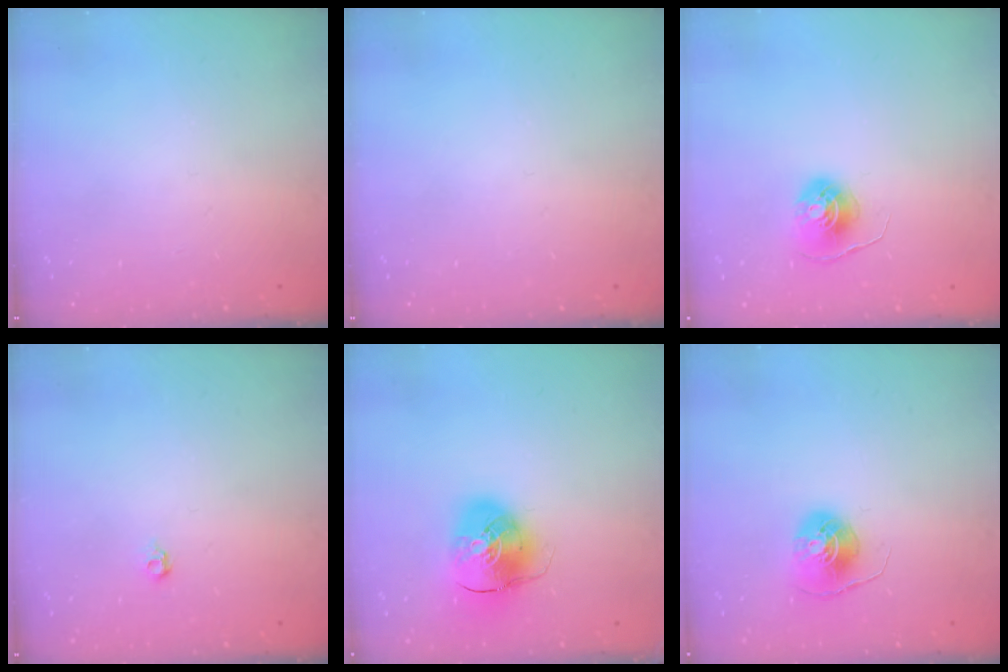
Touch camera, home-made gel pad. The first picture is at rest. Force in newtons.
{"total": 0.0}
{"total": 6.1, "press": 6.1, "slide": 0.5}
{"total": 3.9, "press": 3.8, "slide": 0.8}
{"total": 11.2, "press": 11.0, "slide": 1.9}
{"total": 6.8, "press": 6.8, "slide": 0.4}